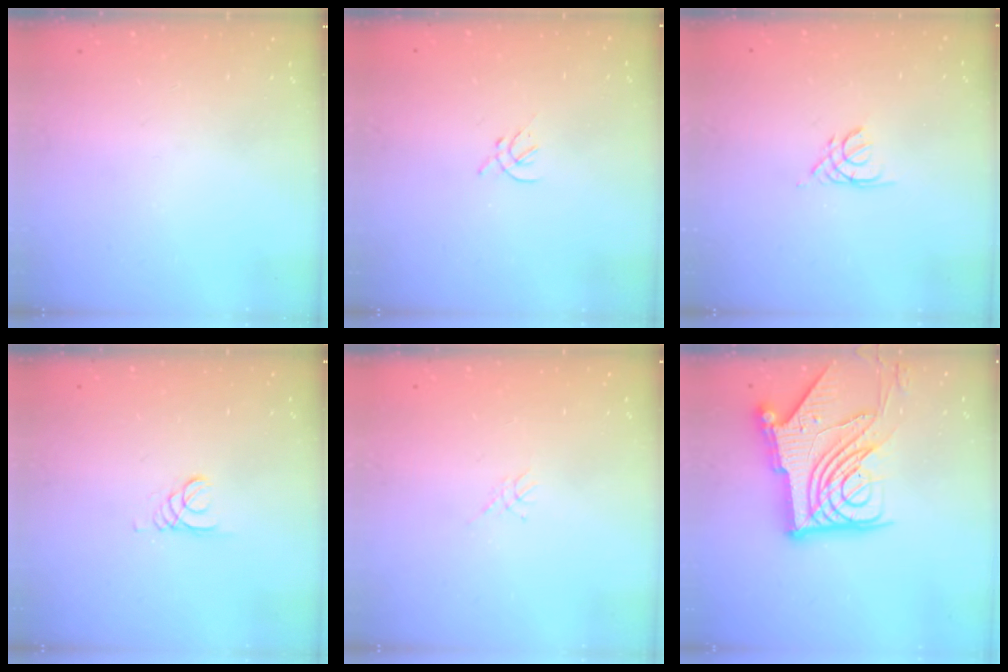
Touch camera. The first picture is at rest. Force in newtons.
{"total": 1.4, "press": 1.3, "slide": 0.5}
{"total": 2.2, "press": 2.2, "slide": 0.4}
{"total": 1.5, "press": 1.5, "slide": 0.1}
{"total": 1.1, "press": 1.1, "slide": 0.3}
{"total": 20.6, "press": 20.4, "slide": 2.3}